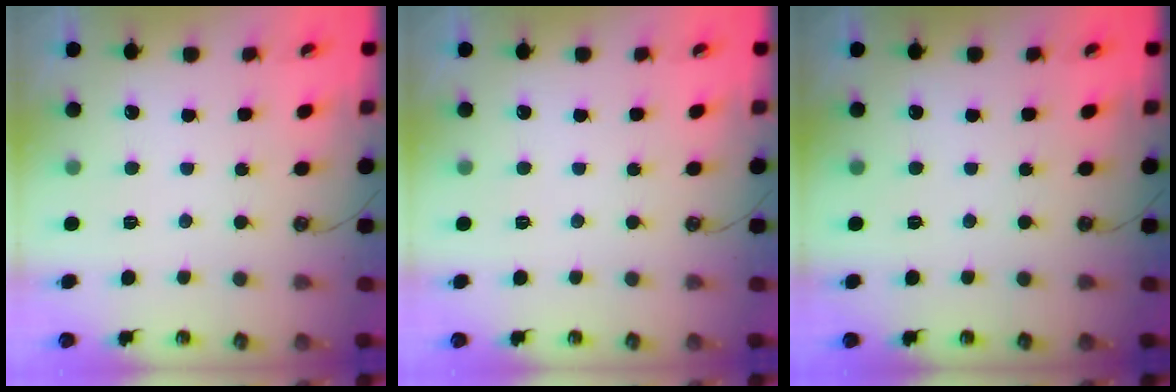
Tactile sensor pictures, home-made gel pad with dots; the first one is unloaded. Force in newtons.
{"total": 0.0}
{"total": 0.0}